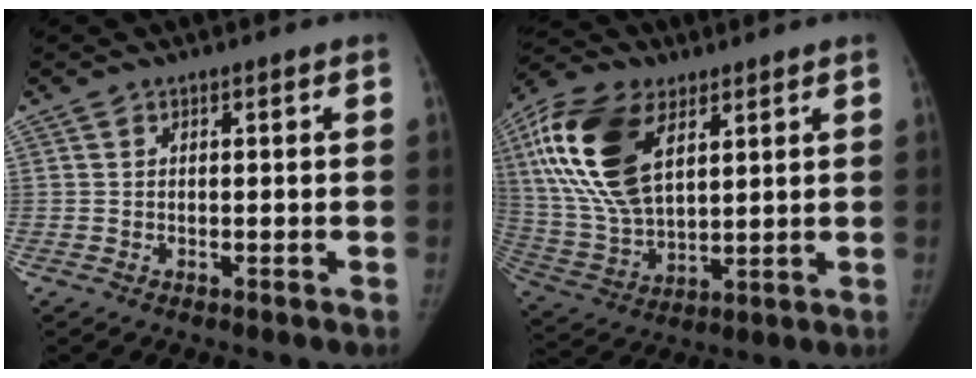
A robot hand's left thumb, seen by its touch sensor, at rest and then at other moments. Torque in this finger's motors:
{"motor_torque": [0.26, 0.45, 1.73, -1.04, 0.35]}